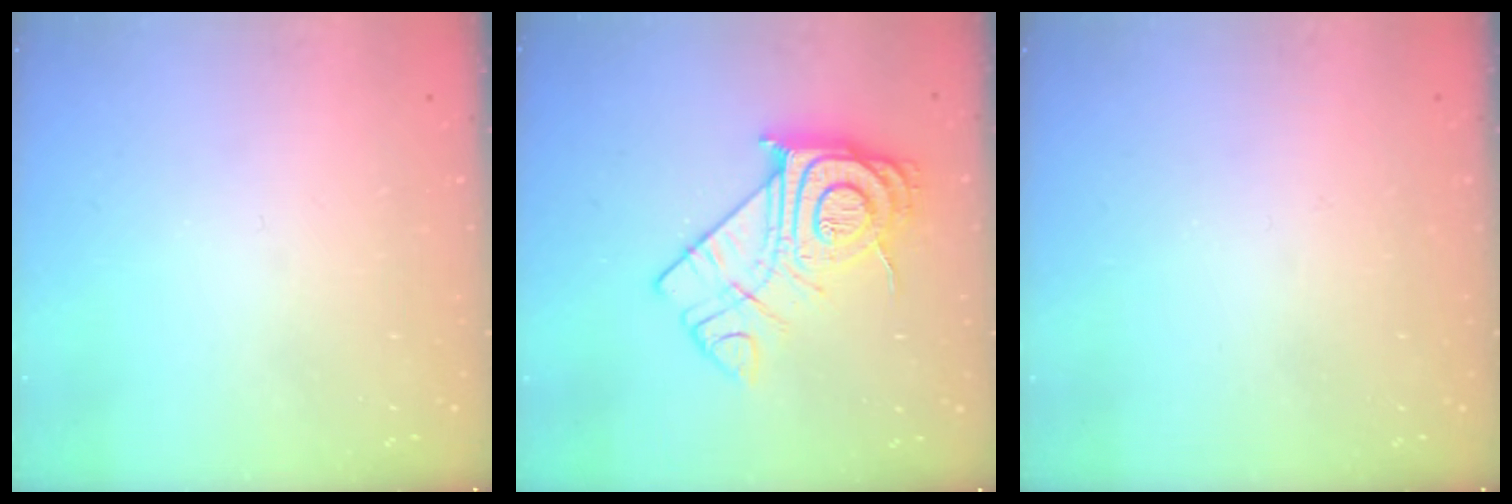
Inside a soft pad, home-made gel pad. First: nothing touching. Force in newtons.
{"total": 18.3, "press": 18.3, "slide": 1.4}
{"total": 2.6, "press": 2.5, "slide": 0.3}